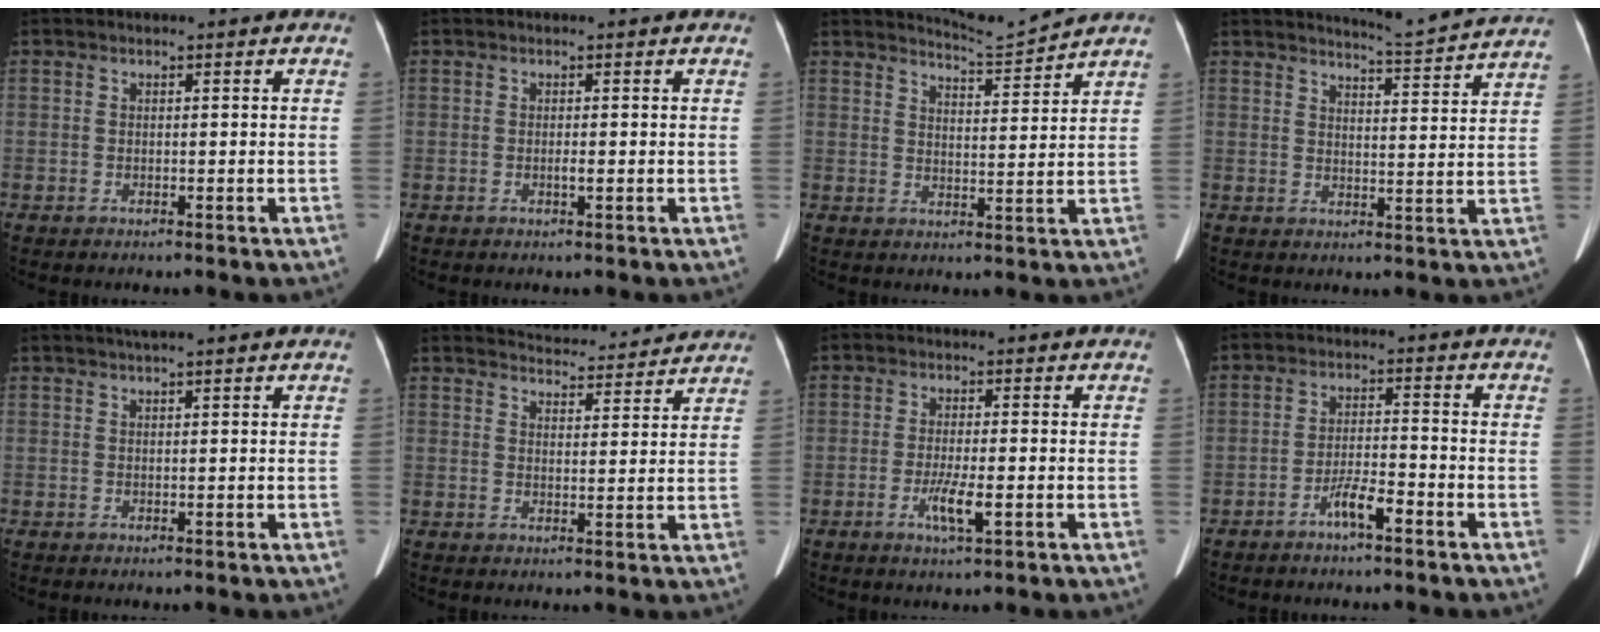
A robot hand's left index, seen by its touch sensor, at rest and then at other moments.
{"total": 0.7, "force": [-0.2, -0.1, 0.7], "torque": [-0.019, 0.001, -0.003]}
{"total": 5.1, "force": [4.8, -1.5, -0.7], "torque": [-0.003, -0.022, 0.082]}
{"total": 9.9, "force": [9.6, -1.4, 1.8], "torque": [-0.044, -0.027, 0.119]}
{"total": 4.6, "force": [3.8, 0.0, 2.7], "torque": [-0.038, 0.028, 0.056]}
{"total": 11.7, "force": [11.4, 1.8, 1.7], "torque": [-0.014, 0.010, 0.135]}
{"total": 3.9, "force": [-1.4, 0.4, 3.6], "torque": [-0.073, -0.009, -0.023]}
{"total": 4.4, "force": [-3.2, 0.5, 3.0], "torque": [-0.063, 0.001, -0.058]}